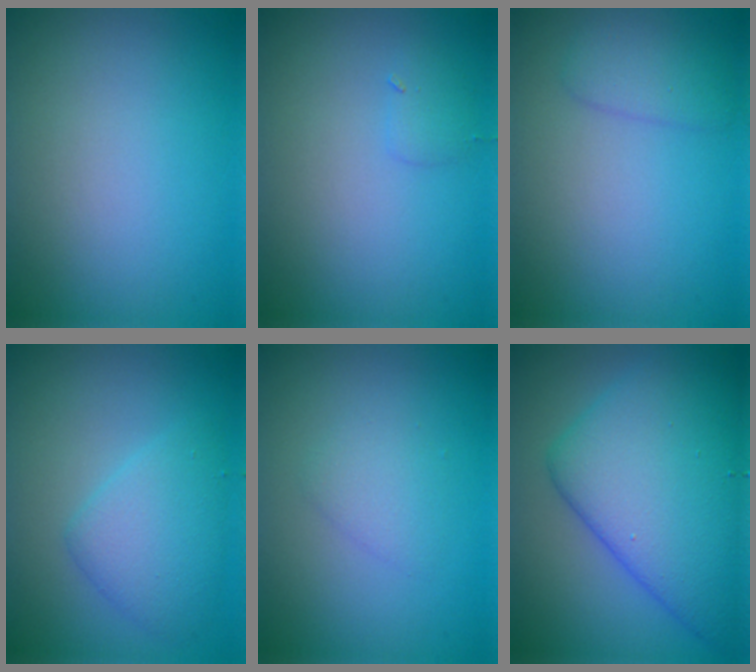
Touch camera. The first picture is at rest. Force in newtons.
{"total": 1.0, "press": 1.0, "slide": 0.0}
{"total": 2.1, "press": 2.1, "slide": 0.1}
{"total": 3.6, "press": 3.6, "slide": 0.2}
{"total": 1.6, "press": 1.6, "slide": 0.1}
{"total": 10.6, "press": 10.6, "slide": 0.3}